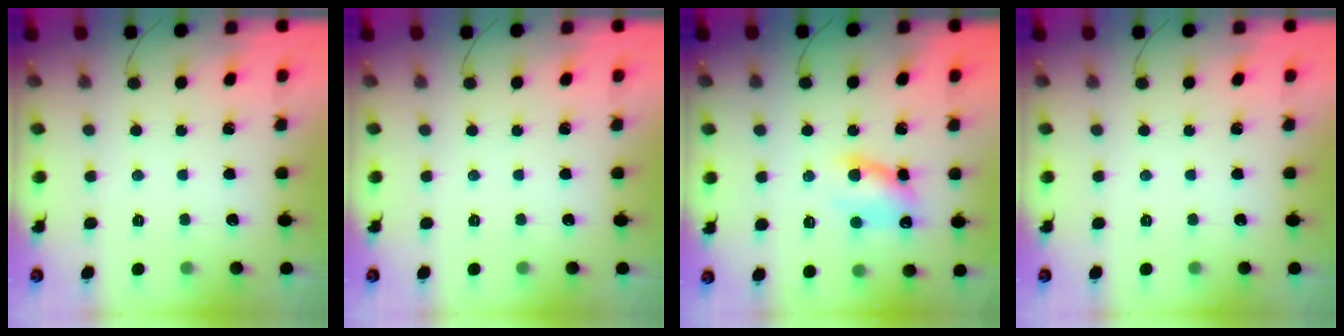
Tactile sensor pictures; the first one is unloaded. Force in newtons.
{"total": 0.0}
{"total": 8.8, "press": 8.7, "slide": 1.4}
{"total": 0.0}